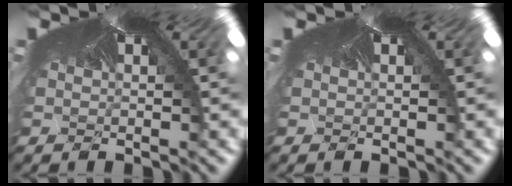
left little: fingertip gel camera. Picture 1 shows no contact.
{"total": 0.0}